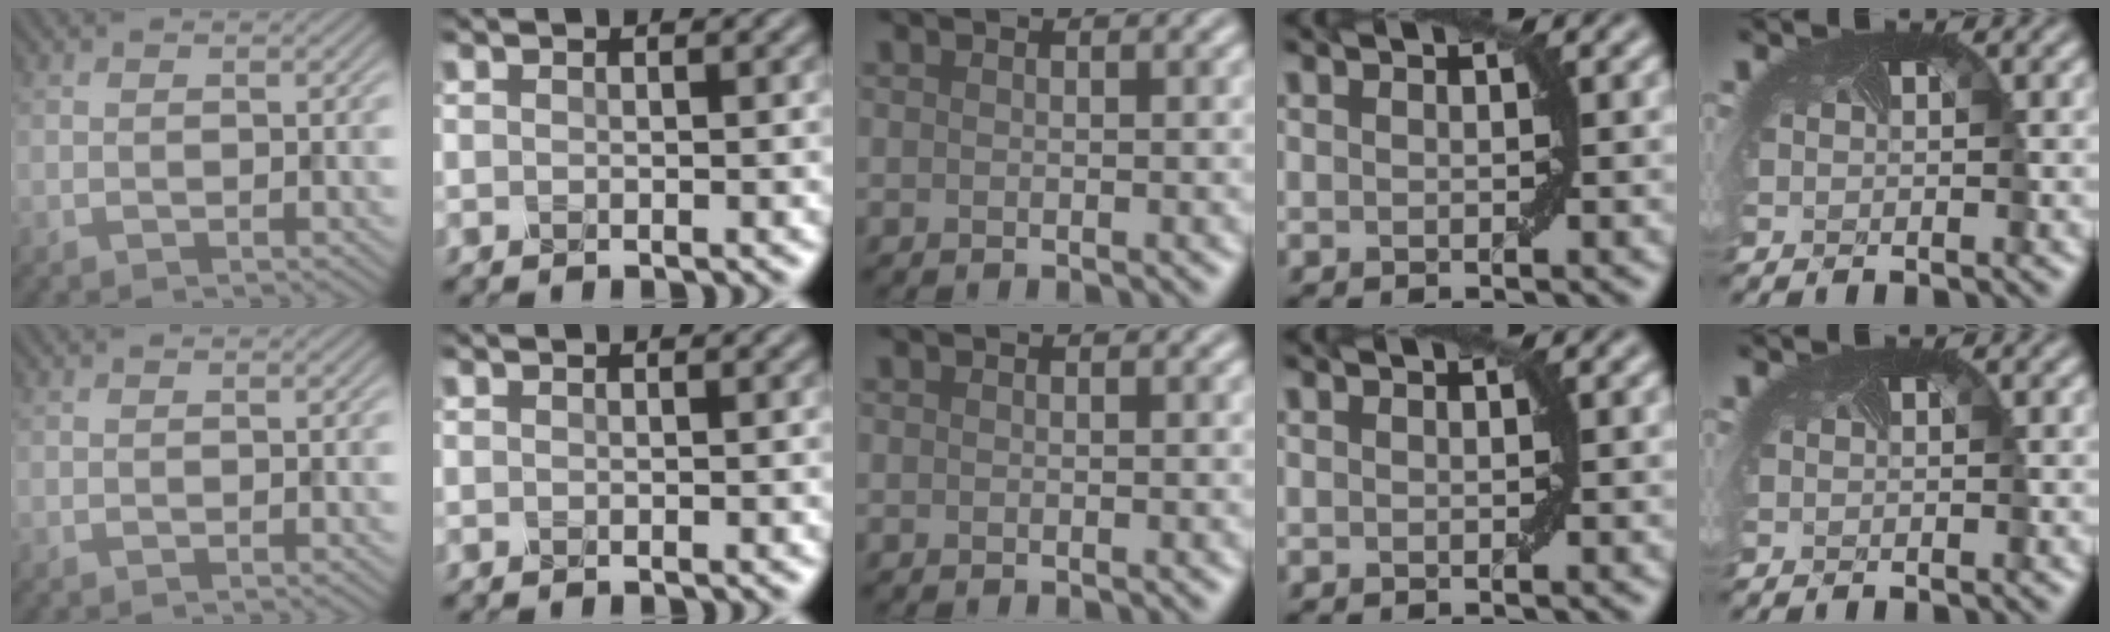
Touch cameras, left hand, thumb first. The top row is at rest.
{}